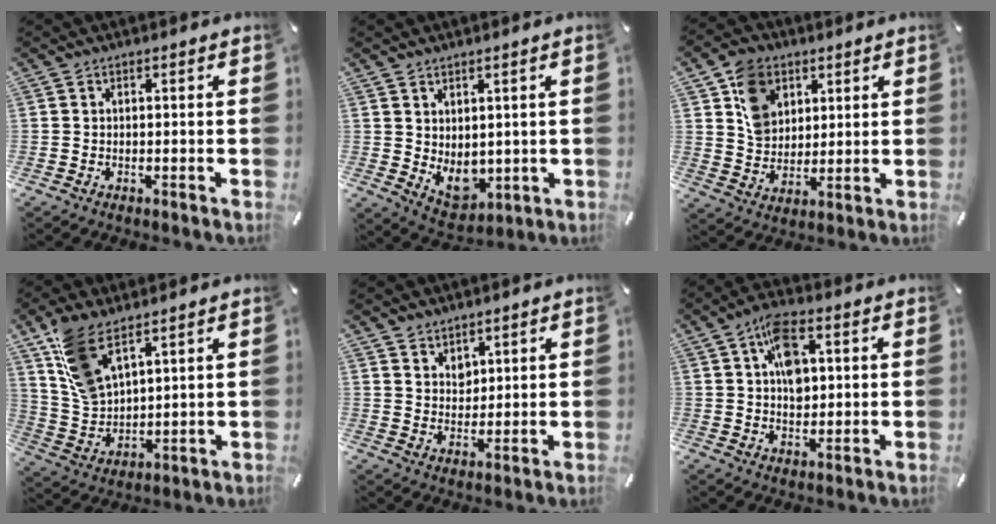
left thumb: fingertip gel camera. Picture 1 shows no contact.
{"total": 6.6, "force": [0.5, 5.5, 3.5], "torque": [-0.047, -0.009, 0.015]}
{"total": 10.1, "force": [4.6, 8.1, 3.9], "torque": [-0.070, -0.002, 0.088]}
{"total": 11.1, "force": [7.6, 5.1, 6.1], "torque": [-0.147, -0.026, 0.148]}
{"total": 4.8, "force": [3.3, 3.4, -0.3], "torque": [-0.001, -0.016, 0.063]}
{"total": 9.1, "force": [2.3, 5.9, 6.4], "torque": [-0.099, 0.003, 0.041]}